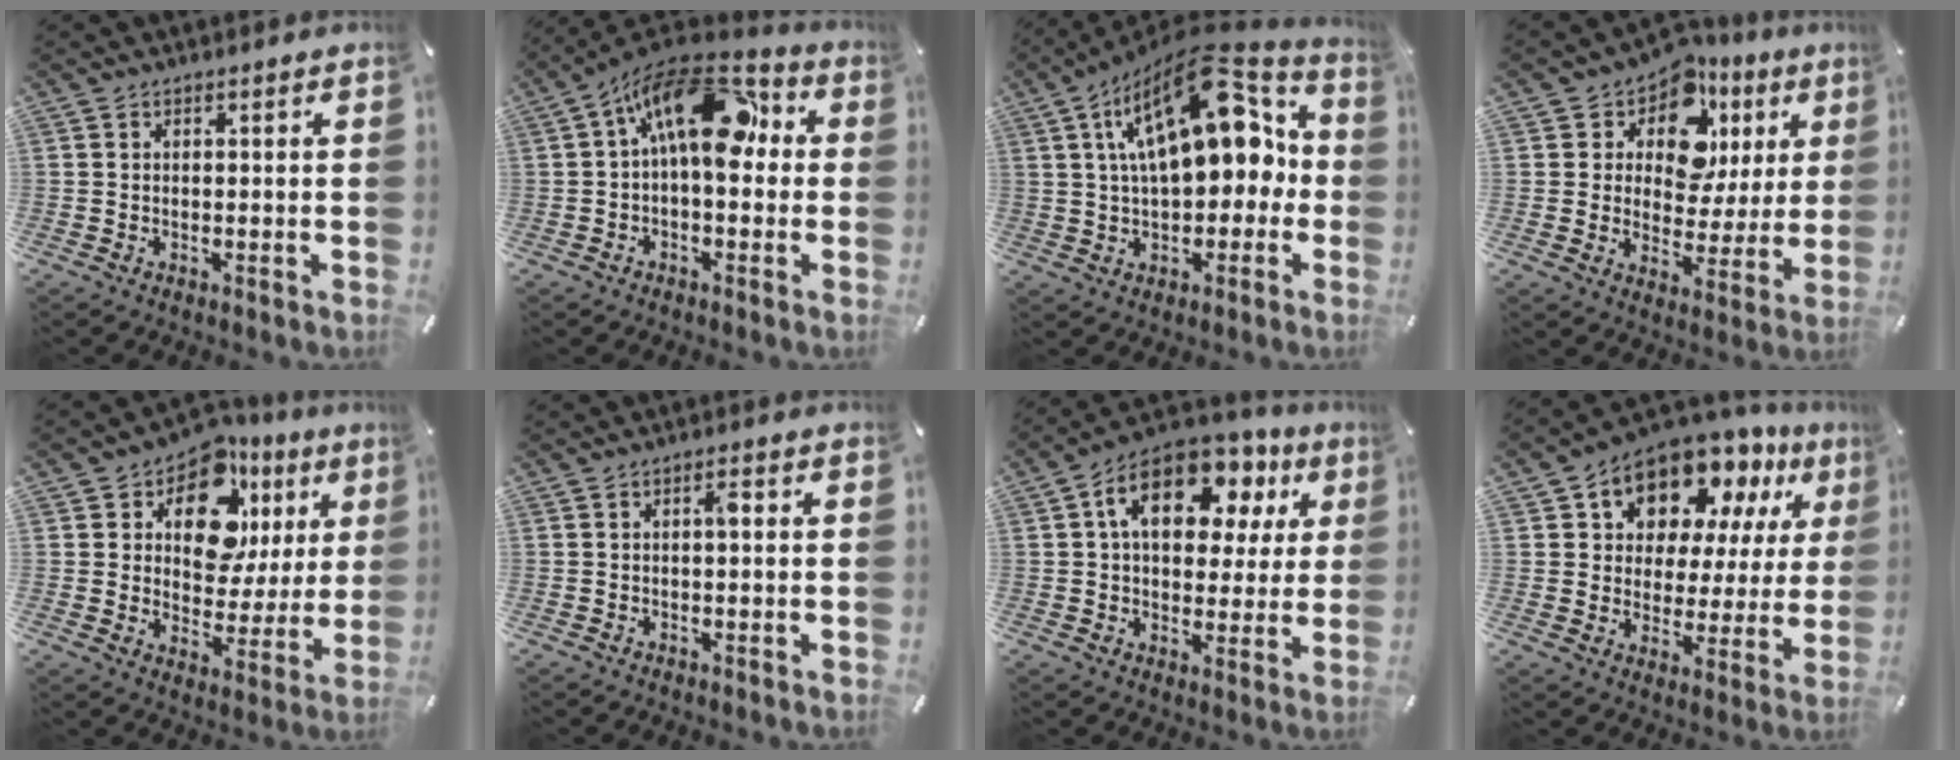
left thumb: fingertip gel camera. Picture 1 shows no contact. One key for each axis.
{"total": 19.1, "fx": 4.1, "fy": 10.1, "fz": 15.6, "tx": -0.252, "ty": -0.011, "tz": 0.064}
{"total": 21.7, "fx": 8.0, "fy": 11.8, "fz": 16.3, "tx": -0.267, "ty": -0.034, "tz": 0.133}
{"total": 11.5, "fx": 6.0, "fy": 8.3, "fz": 5.1, "tx": -0.086, "ty": -0.041, "tz": 0.109}
{"total": 14.0, "fx": 7.3, "fy": 9.5, "fz": 7.1, "tx": -0.115, "ty": -0.042, "tz": 0.132}
{"total": 2.1, "fx": 0.2, "fy": 0.7, "fz": 2.0, "tx": -0.040, "ty": 0.007, "tz": 0.000}
{"total": 16.8, "fx": 7.0, "fy": 10.8, "fz": 10.9, "tx": -0.170, "ty": -0.020, "tz": 0.121}
{"total": 12.1, "fx": 8.9, "fy": 7.6, "fz": 2.9, "tx": -0.060, "ty": -0.073, "tz": 0.164}